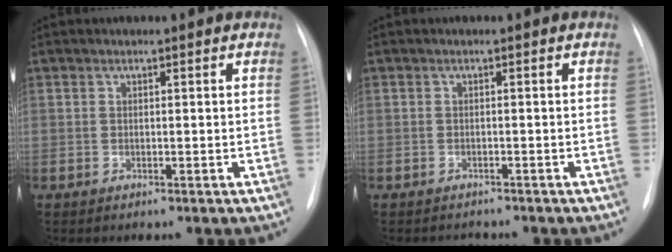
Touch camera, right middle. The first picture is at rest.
{"total": 1.6, "force": [-1.5, 0.4, -0.1], "torque": [-0.001, -0.007, -0.019]}